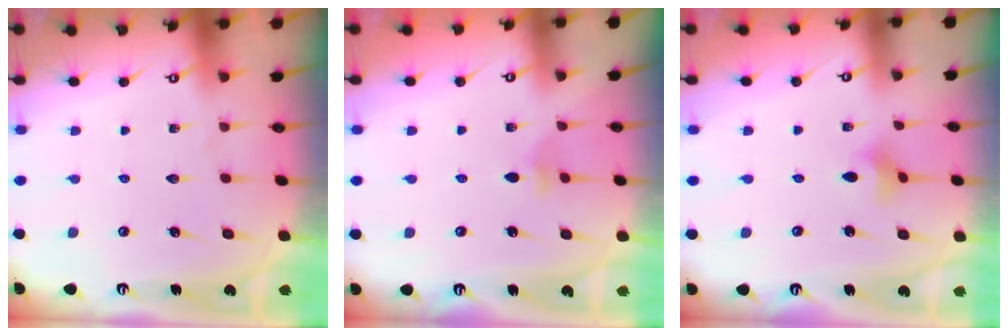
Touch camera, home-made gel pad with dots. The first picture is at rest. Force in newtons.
{"total": 4.0, "press": 4.0, "slide": 0.6}
{"total": 2.3, "press": 2.3, "slide": 0.5}